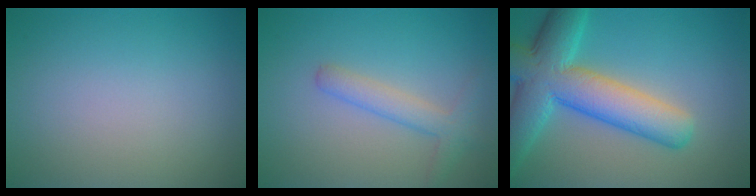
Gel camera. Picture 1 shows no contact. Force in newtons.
{"total": 2.7, "press": 2.7, "slide": 0.1}
{"total": 9.4, "press": 9.4, "slide": 0.4}